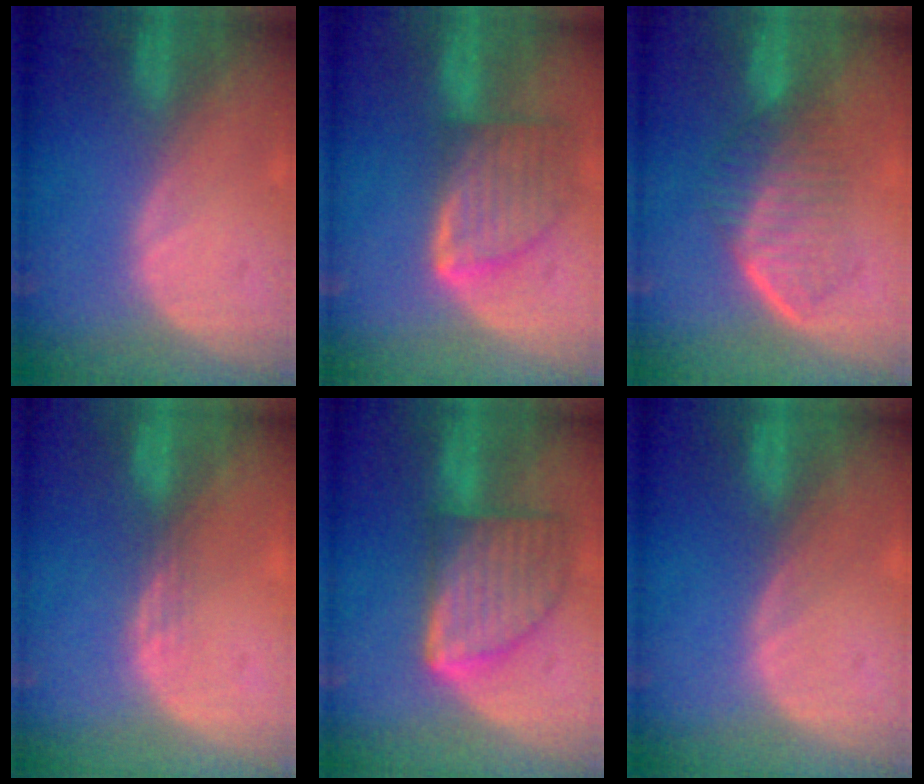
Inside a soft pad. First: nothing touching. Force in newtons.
{"total": 8.1, "press": 7.2, "slide": 3.6}
{"total": 7.0, "press": 6.1, "slide": 3.5}
{"total": 1.4, "press": 1.1, "slide": 0.9}
{"total": 9.1, "press": 9.1, "slide": 0.4}
{"total": 0.0}